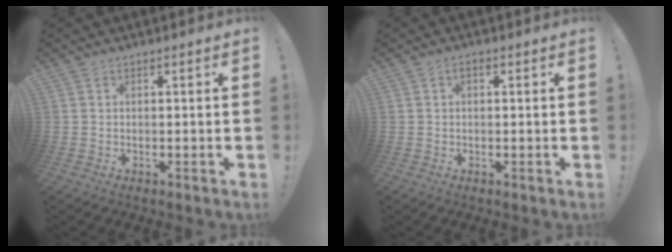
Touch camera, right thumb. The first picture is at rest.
{"total": 1.2, "force": [0.0, 0.7, 1.0], "torque": [-0.017, 0.003, -0.002]}